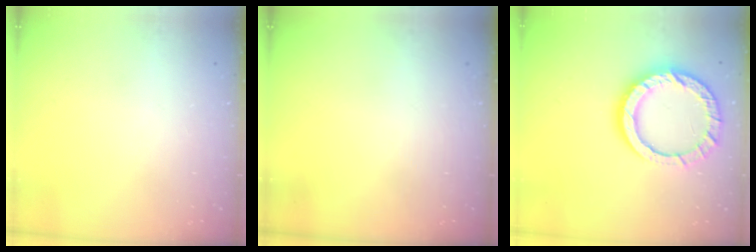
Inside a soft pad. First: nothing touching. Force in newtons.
{"total": 0.0}
{"total": 14.6, "press": 14.5, "slide": 1.3}